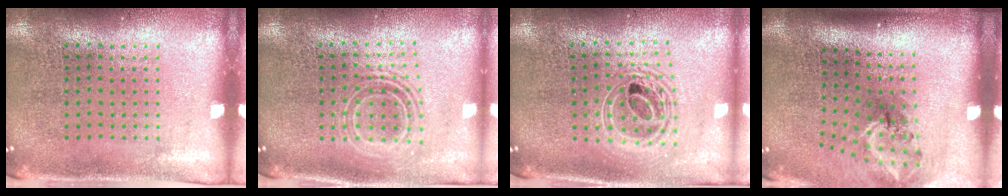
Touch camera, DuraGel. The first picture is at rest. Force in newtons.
{"total": 1.8, "press": 1.4, "slide": 1.2}
{"total": 2.0, "press": 1.6, "slide": 1.2}
{"total": 1.9, "press": 1.3, "slide": 1.4}